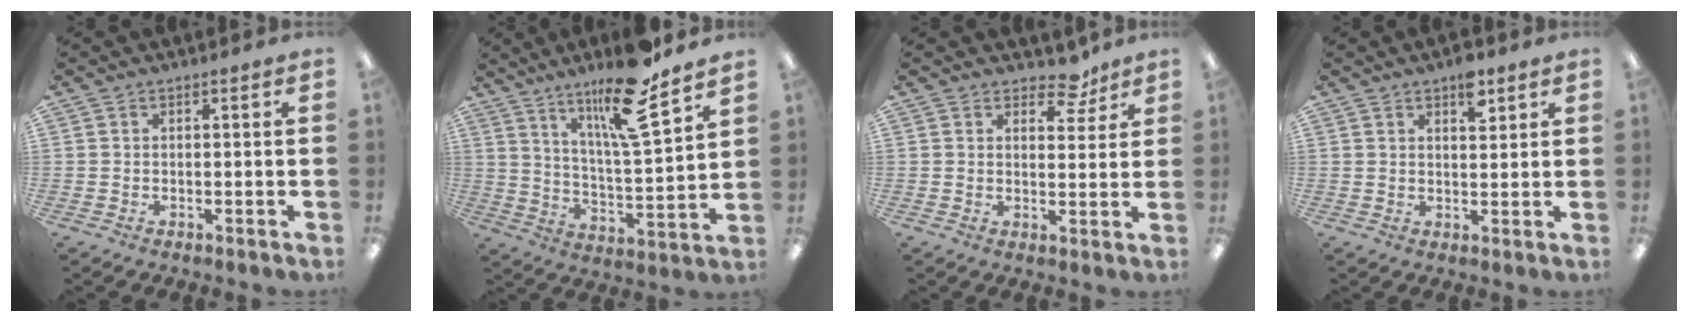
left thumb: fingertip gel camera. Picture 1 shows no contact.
{"total": 16.4, "force": [12.2, 2.7, 10.7], "torque": [-0.184, -0.072, 0.194]}
{"total": 6.4, "force": [4.9, 3.2, 2.6], "torque": [-0.023, -0.023, 0.082]}
{"total": 5.8, "force": [3.7, 2.7, 3.5], "torque": [-0.037, -0.018, 0.058]}